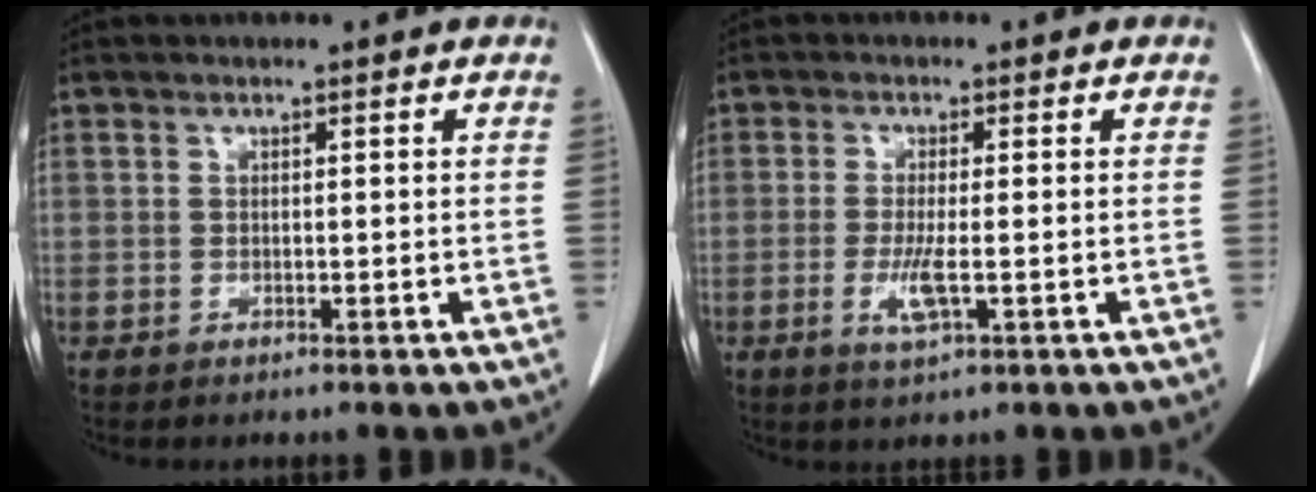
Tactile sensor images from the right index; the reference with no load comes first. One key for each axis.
{"total": 4.0, "fx": -1.1, "fy": 0.6, "fz": 3.8, "tx": -0.082, "ty": -0.009, "tz": -0.018}